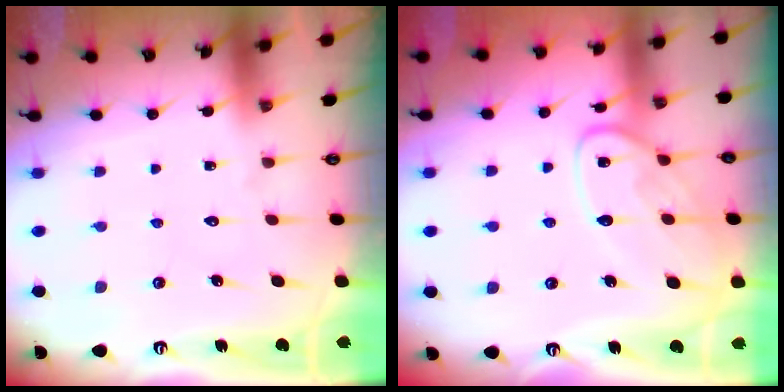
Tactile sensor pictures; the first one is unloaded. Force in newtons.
{"total": 12.7, "press": 12.7, "slide": 1.1}